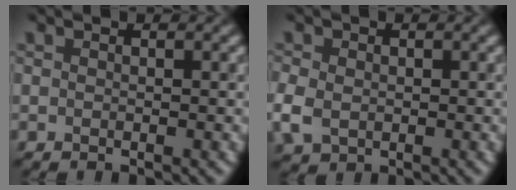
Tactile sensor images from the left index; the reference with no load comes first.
{"total": 3.2, "force": [-0.5, 2.6, 1.8], "torque": [-0.051, -0.006, -0.010]}